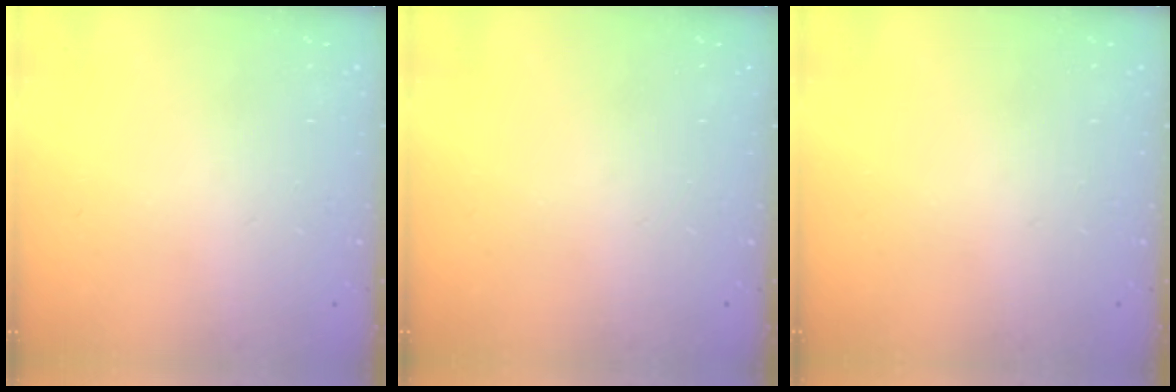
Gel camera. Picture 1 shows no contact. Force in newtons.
{"total": 0.0}
{"total": 0.0}